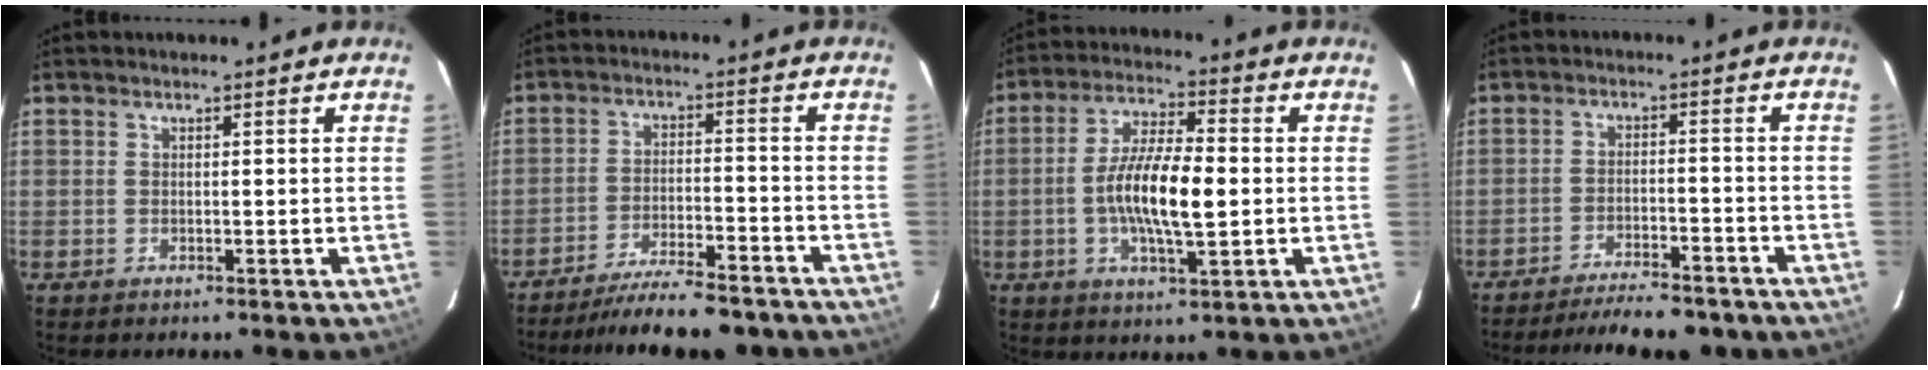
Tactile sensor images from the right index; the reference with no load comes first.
{"total": 17.4, "force": [-15.5, 3.5, 7.0], "torque": [-0.135, -0.010, -0.214]}
{"total": 11.4, "force": [-1.1, 3.0, 11.0], "torque": [-0.210, 0.003, -0.022]}
{"total": 15.3, "force": [-13.5, 3.5, 6.4], "torque": [-0.130, -0.007, -0.179]}